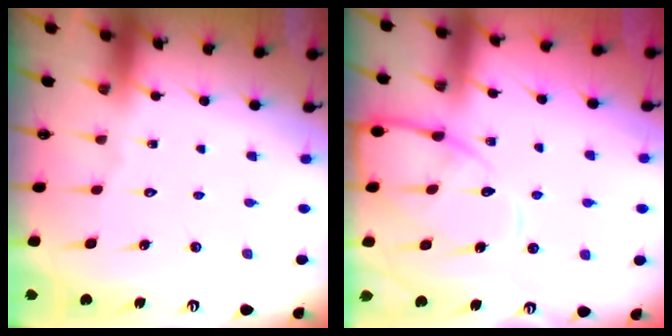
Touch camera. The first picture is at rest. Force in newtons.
{"total": 12.1, "press": 12.0, "slide": 1.2}